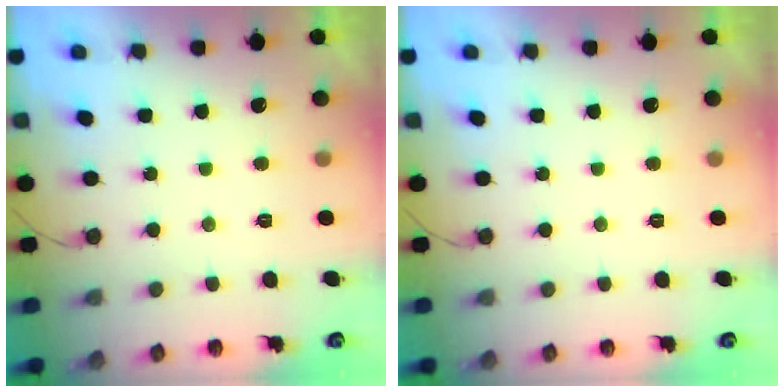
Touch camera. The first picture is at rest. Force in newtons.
{"total": 0.0}